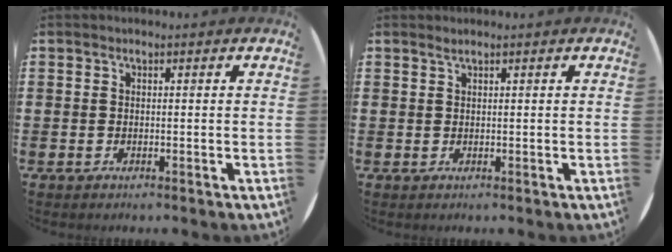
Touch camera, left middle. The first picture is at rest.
{"total": 0.5, "force": [0.5, -0.1, 0.3], "torque": [-0.003, 0.000, 0.008]}